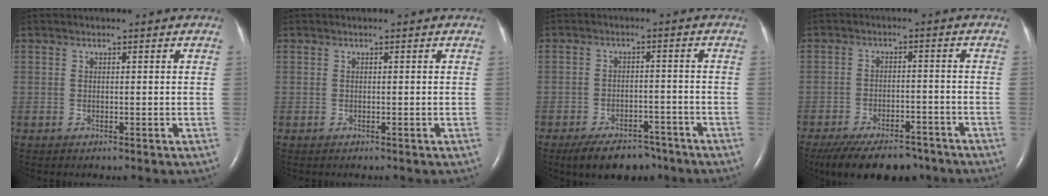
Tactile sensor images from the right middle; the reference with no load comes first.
{"total": 0.0}
{"total": 8.6, "force": [-6.8, 3.9, 3.7], "torque": [-0.055, 0.001, -0.105]}
{"total": 14.1, "force": [-11.4, 5.4, 6.4], "torque": [-0.129, -0.012, -0.165]}